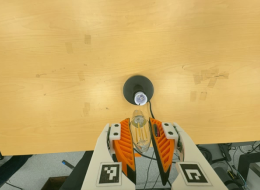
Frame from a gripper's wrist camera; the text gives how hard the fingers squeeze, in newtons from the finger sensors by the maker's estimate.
{"total": 13.9, "left": 14.9, "right": 13.0}